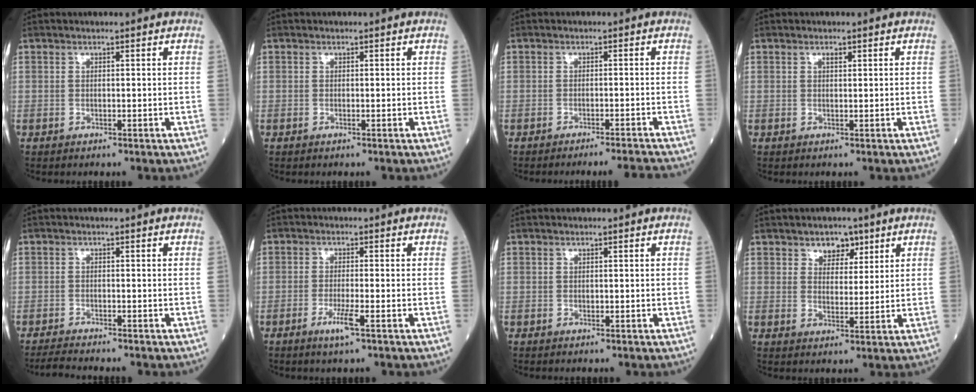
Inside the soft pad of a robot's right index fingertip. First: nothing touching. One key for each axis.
{"total": 0.0}
{"total": 5.3, "fx": -5.0, "fy": -1.6, "fz": 0.9, "tx": -0.002, "ty": -0.007, "tz": -0.068}
{"total": 0.7, "fx": 0.4, "fy": 0.3, "fz": 0.6, "tx": -0.011, "ty": -0.002, "tz": 0.006}
{"total": 2.2, "fx": -2.1, "fy": -0.6, "fz": 0.6, "tx": -0.024, "ty": -0.014, "tz": -0.041}
{"total": 3.3, "fx": -1.7, "fy": -0.2, "fz": 2.9, "tx": -0.058, "ty": -0.007, "tz": -0.034}
{"total": 0.0}
{"total": 4.1, "fx": 2.6, "fy": 2.6, "fz": 1.8, "tx": -0.019, "ty": 0.003, "tz": 0.043}